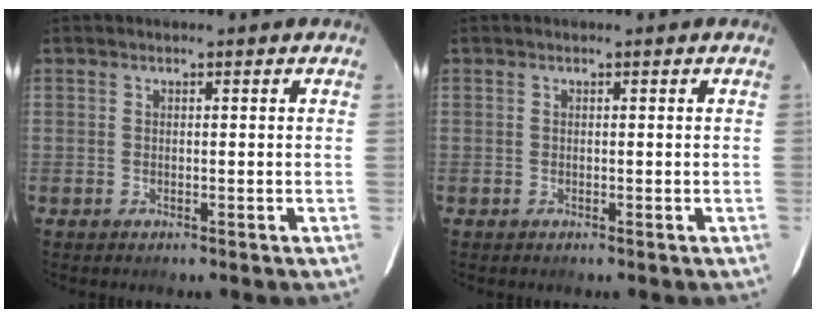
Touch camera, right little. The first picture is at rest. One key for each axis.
{"total": 0.0}